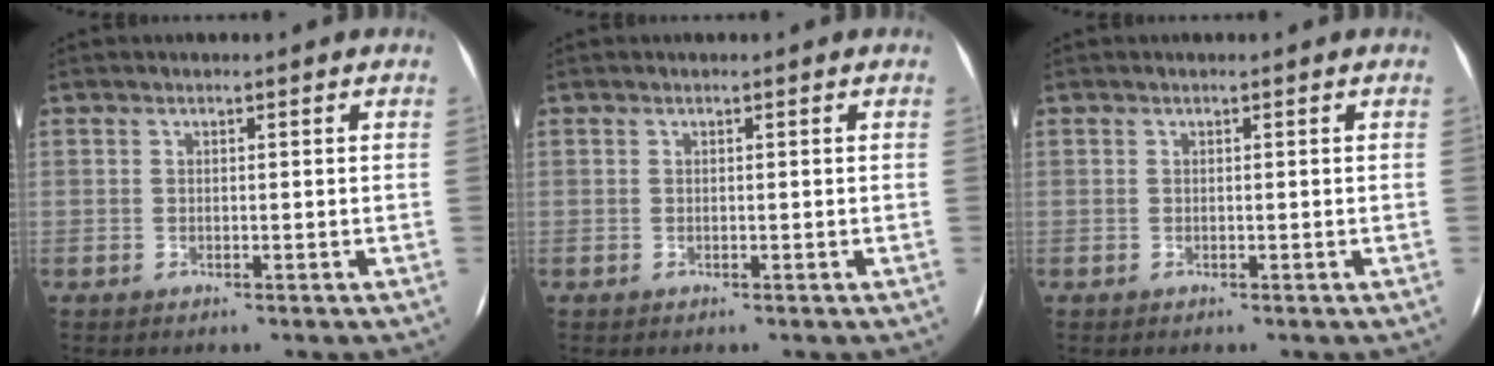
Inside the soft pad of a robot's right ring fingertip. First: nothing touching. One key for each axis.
{"total": 0.0}
{"total": 0.0}